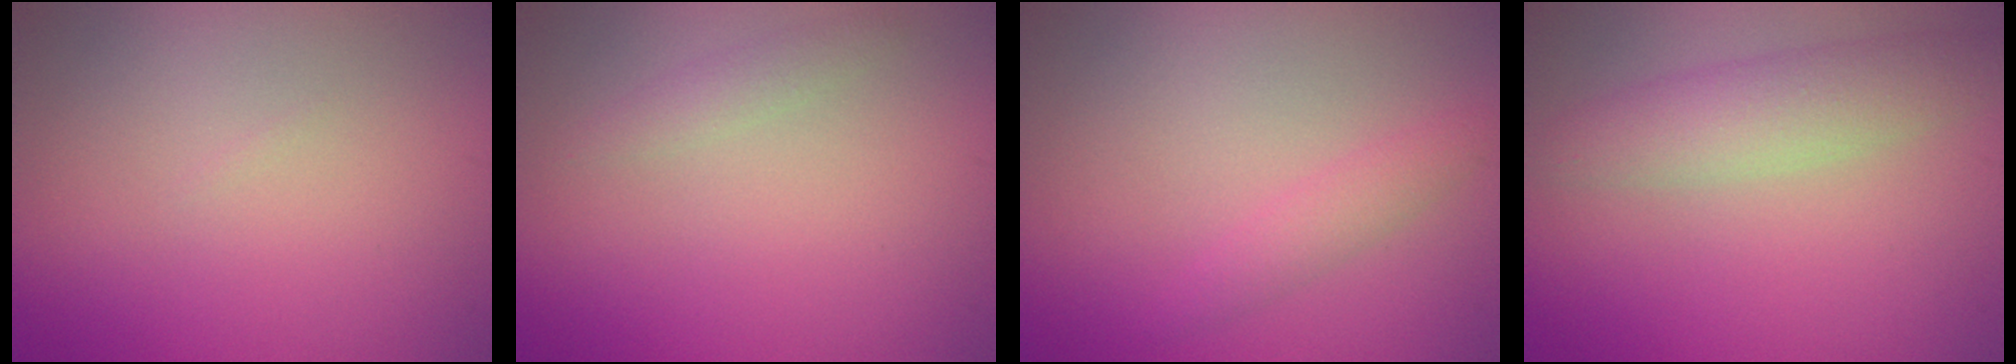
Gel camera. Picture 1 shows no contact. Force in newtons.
{"total": 1.1, "press": 1.1, "slide": 0.1}
{"total": 1.7, "press": 1.6, "slide": 0.0}
{"total": 4.0, "press": 4.0, "slide": 0.1}